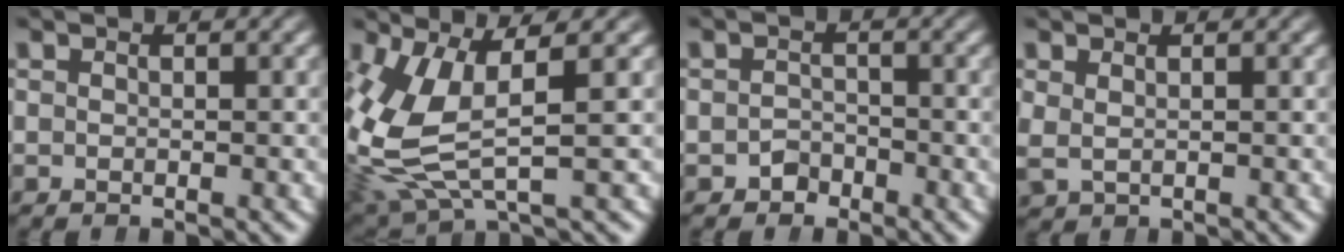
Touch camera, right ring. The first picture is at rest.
{"total": 7.3, "force": [0.4, 4.2, 6.0], "torque": [-0.156, -0.023, 0.024]}
{"total": 1.6, "force": [-1.3, 0.9, -0.3], "torque": [0.002, -0.006, -0.020]}
{"total": 1.1, "force": [0.6, 0.8, 0.6], "torque": [-0.026, -0.013, 0.020]}